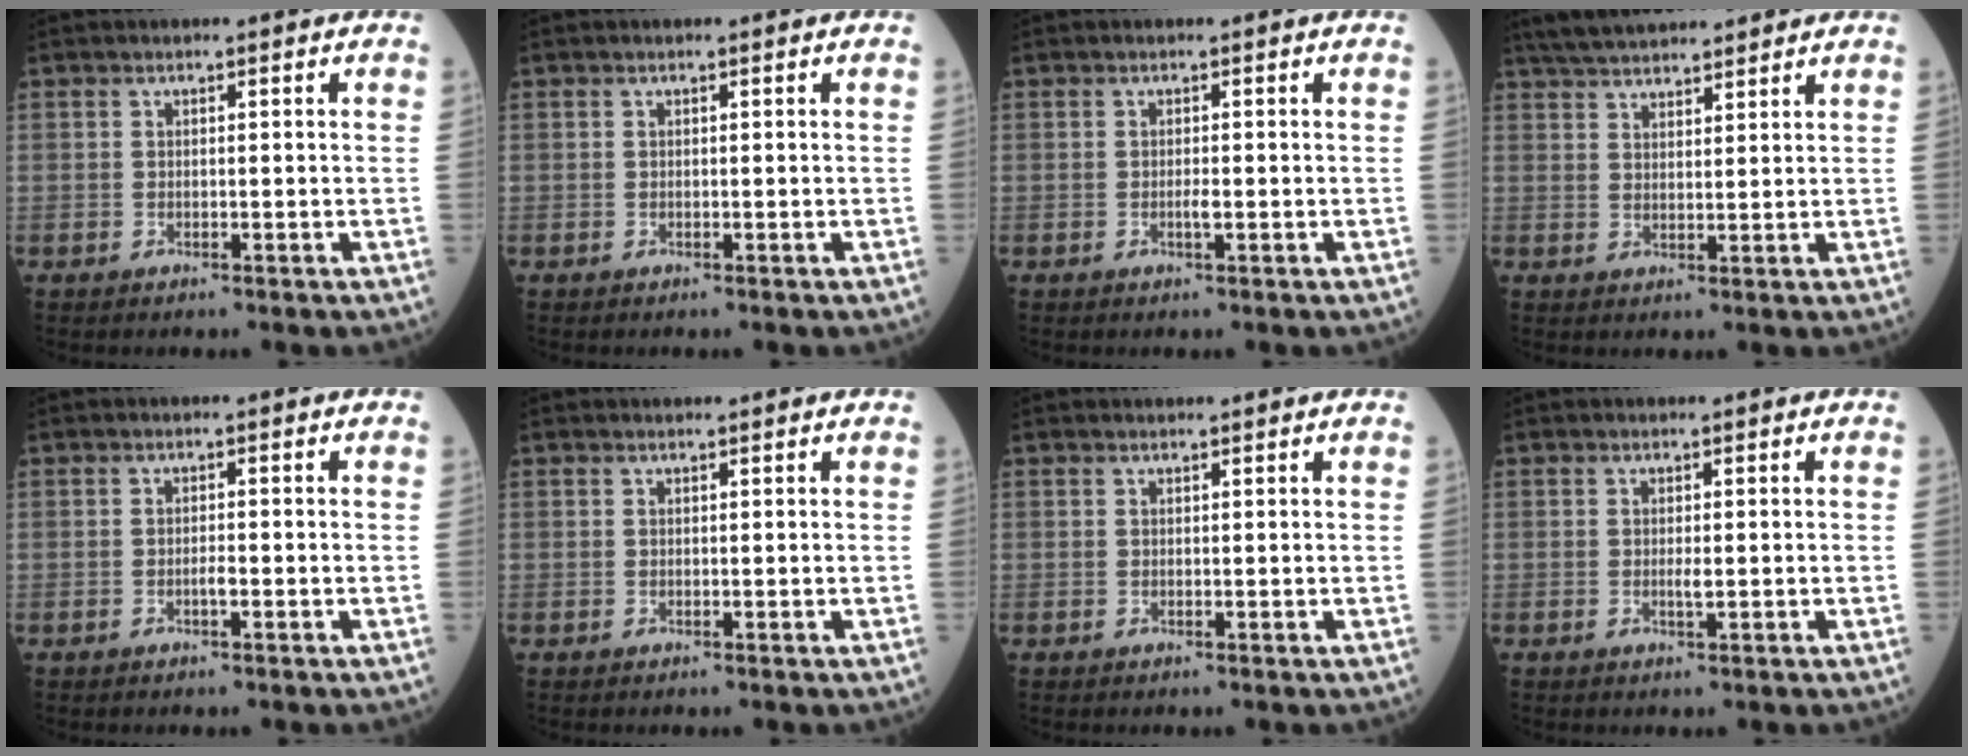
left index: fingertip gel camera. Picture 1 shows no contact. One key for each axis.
{"total": 0.0}
{"total": 0.9, "fx": -0.1, "fy": 0.0, "fz": 0.8, "tx": -0.018, "ty": -0.002, "tz": -0.002}
{"total": 11.2, "fx": 10.1, "fy": 2.2, "fz": 4.3, "tx": -0.072, "ty": 0.035, "tz": 0.162}
{"total": 0.9, "fx": -0.3, "fy": 0.1, "fz": 0.8, "tx": -0.017, "ty": 0.001, "tz": -0.006}
{"total": 1.5, "fx": 1.5, "fy": 0.0, "fz": 0.2, "tx": -0.010, "ty": 0.007, "tz": 0.021}
{"total": 1.9, "fx": 1.9, "fy": 0.1, "fz": 0.2, "tx": -0.010, "ty": 0.008, "tz": 0.025}
{"total": 0.9, "fx": 0.2, "fy": 0.1, "fz": 0.9, "tx": -0.023, "ty": -0.003, "tz": 0.003}